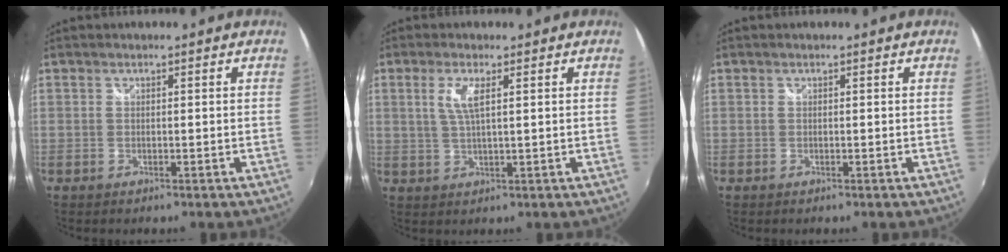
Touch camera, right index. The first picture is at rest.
{"total": 4.2, "force": [1.4, 0.7, 3.9], "torque": [-0.079, -0.002, 0.028]}
{"total": 0.0}